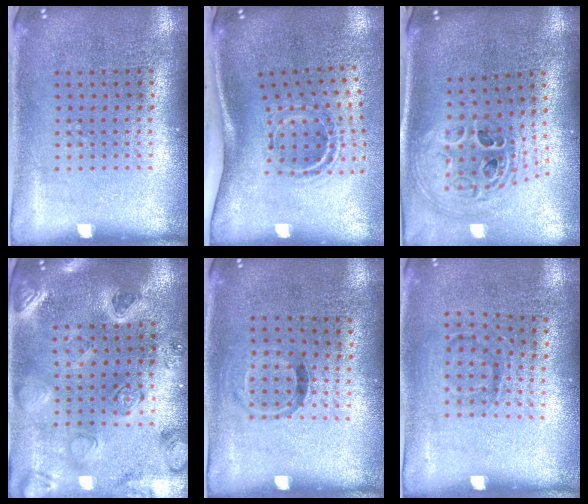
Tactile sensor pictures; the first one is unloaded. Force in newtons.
{"total": 2.2, "press": 1.2, "slide": 1.8}
{"total": 1.8, "press": 1.6, "slide": 1.0}
{"total": 2.3, "press": 2.2, "slide": 0.4}
{"total": 0.9, "press": 0.6, "slide": 0.7}
{"total": 1.0, "press": 0.7, "slide": 0.7}